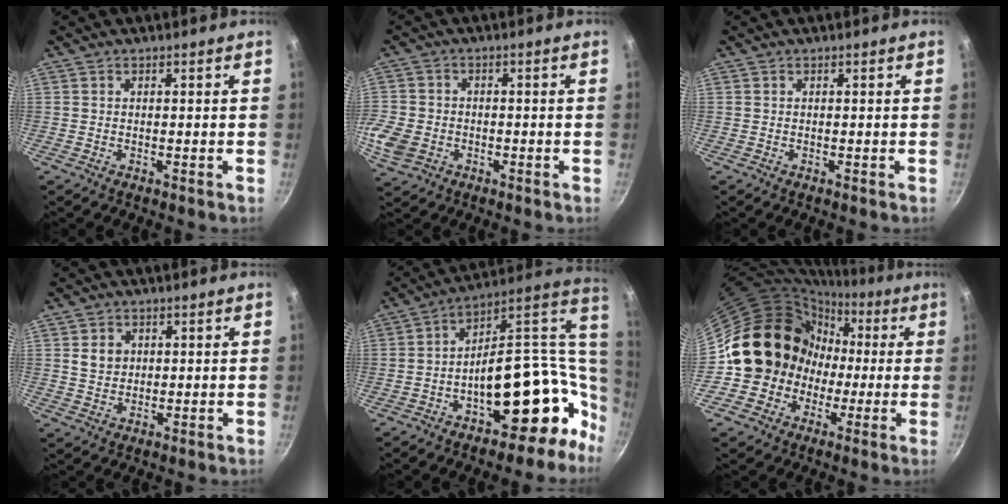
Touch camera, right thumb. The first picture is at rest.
{"total": 10.0, "force": [-2.7, 8.2, 5.0], "torque": [-0.133, 0.015, -0.051]}
{"total": 0.0}
{"total": 3.8, "force": [0.9, 3.2, 1.8], "torque": [-0.019, 0.000, 0.019]}
{"total": 21.9, "force": [-0.6, 13.9, 16.9], "torque": [-0.175, 0.046, 0.004]}
{"total": 16.3, "force": [-1.6, 15.0, 6.1], "torque": [-0.050, 0.054, -0.027]}